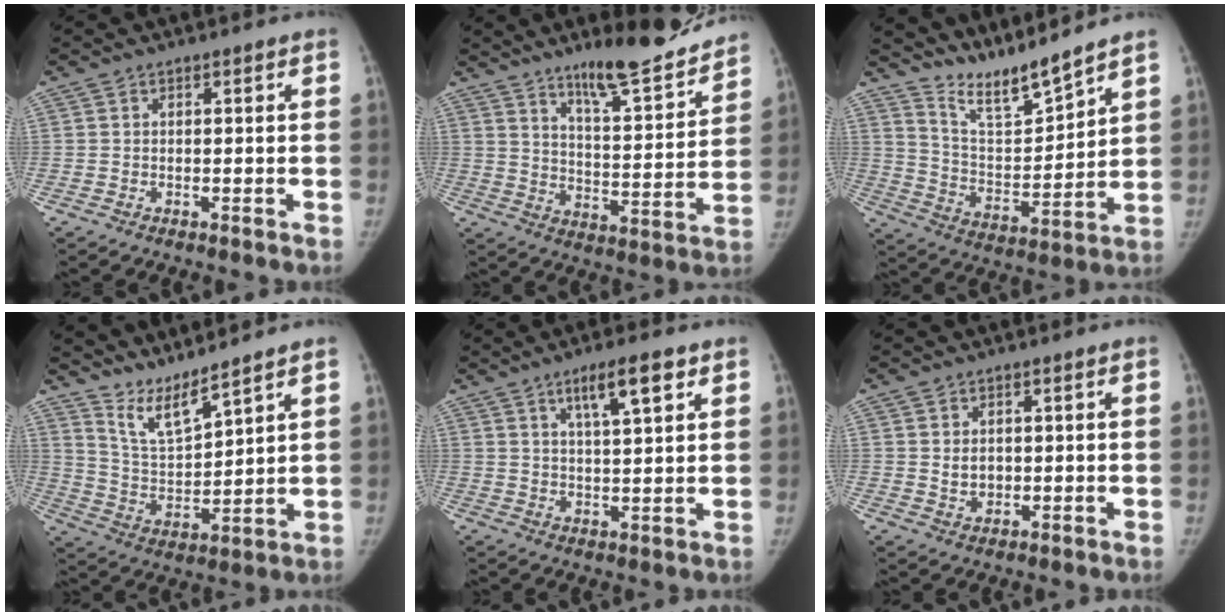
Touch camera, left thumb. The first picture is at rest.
{"total": 15.2, "force": [12.4, 2.8, 8.3], "torque": [-0.095, -0.088, 0.198]}
{"total": 10.5, "force": [9.9, 0.3, 3.4], "torque": [-0.053, -0.077, 0.198]}
{"total": 7.9, "force": [7.1, 0.2, 3.3], "torque": [-0.065, -0.064, 0.153]}
{"total": 7.8, "force": [4.3, 1.6, 6.3], "torque": [-0.098, -0.016, 0.072]}
{"total": 2.8, "force": [0.3, 2.2, 1.7], "torque": [-0.017, -0.003, 0.011]}